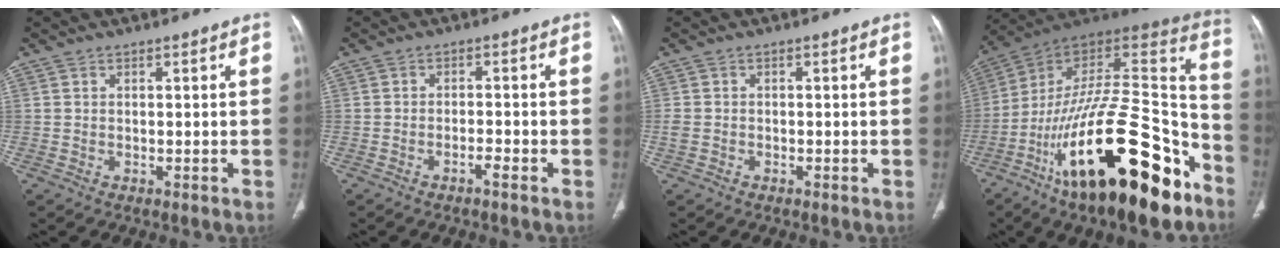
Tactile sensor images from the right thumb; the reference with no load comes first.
{"total": 2.0, "force": [-1.4, 0.3, 1.4], "torque": [-0.028, 0.011, -0.024]}
{"total": 1.5, "force": [-0.6, 1.1, 0.8], "torque": [-0.022, 0.003, -0.012]}
{"total": 34.1, "force": [-18.5, 12.1, 26.0], "torque": [-0.365, 0.082, -0.295]}